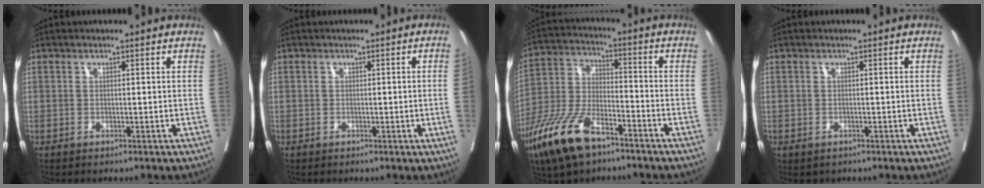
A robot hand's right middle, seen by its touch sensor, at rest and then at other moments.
{"total": 2.8, "force": [-0.3, -0.8, 2.7], "torque": [-0.042, -0.002, 0.000]}
{"total": 13.1, "force": [-8.5, 4.6, 8.8], "torque": [-0.192, -0.013, -0.166]}
{"total": 1.0, "force": [-0.6, 0.7, 0.3], "torque": [-0.010, -0.001, -0.005]}